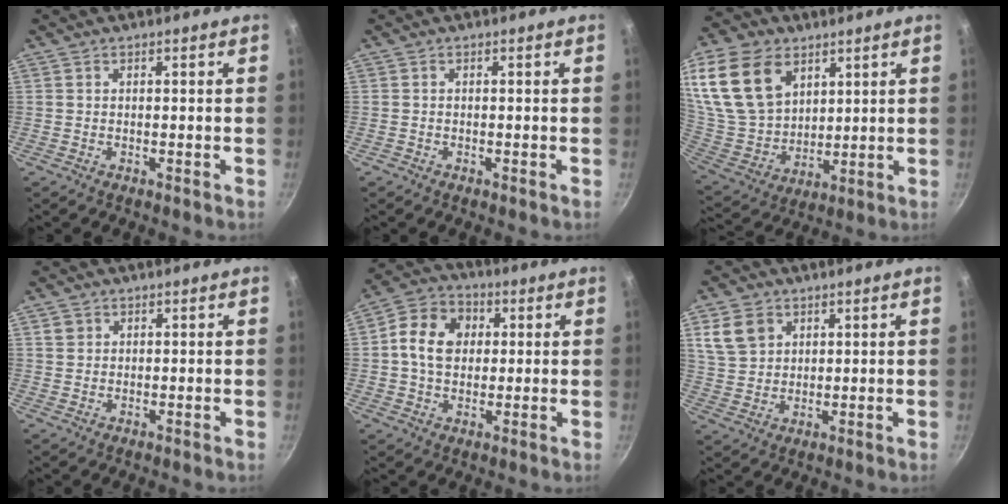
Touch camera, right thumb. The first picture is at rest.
{"total": 0.0}
{"total": 22.6, "force": [10.2, 15.4, 13.1], "torque": [-0.267, -0.023, 0.205]}
{"total": 1.6, "force": [0.6, 1.4, 0.4], "torque": [-0.003, 0.005, 0.010]}
{"total": 11.0, "force": [1.6, 8.6, 6.7], "torque": [-0.098, 0.012, 0.013]}
{"total": 7.6, "force": [3.2, 5.8, 3.7], "torque": [-0.053, -0.002, 0.070]}